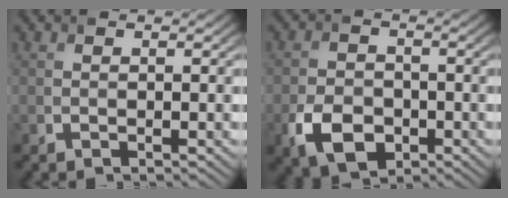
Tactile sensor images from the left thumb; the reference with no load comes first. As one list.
[{"total": 6.3, "force": [-2.7, 4.3, 3.7], "torque": [-0.081, -0.013, -0.052]}]